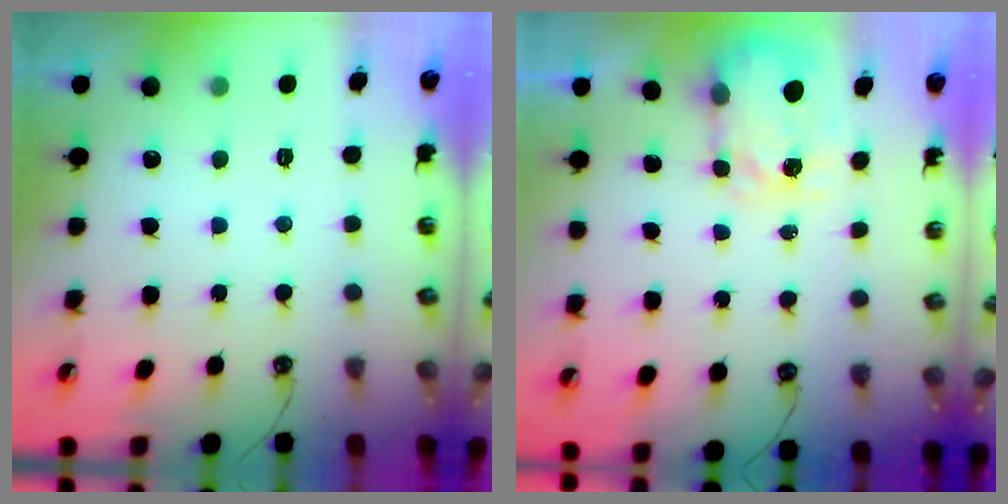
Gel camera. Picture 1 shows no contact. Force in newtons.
{"total": 3.6, "press": 3.6, "slide": 0.6}